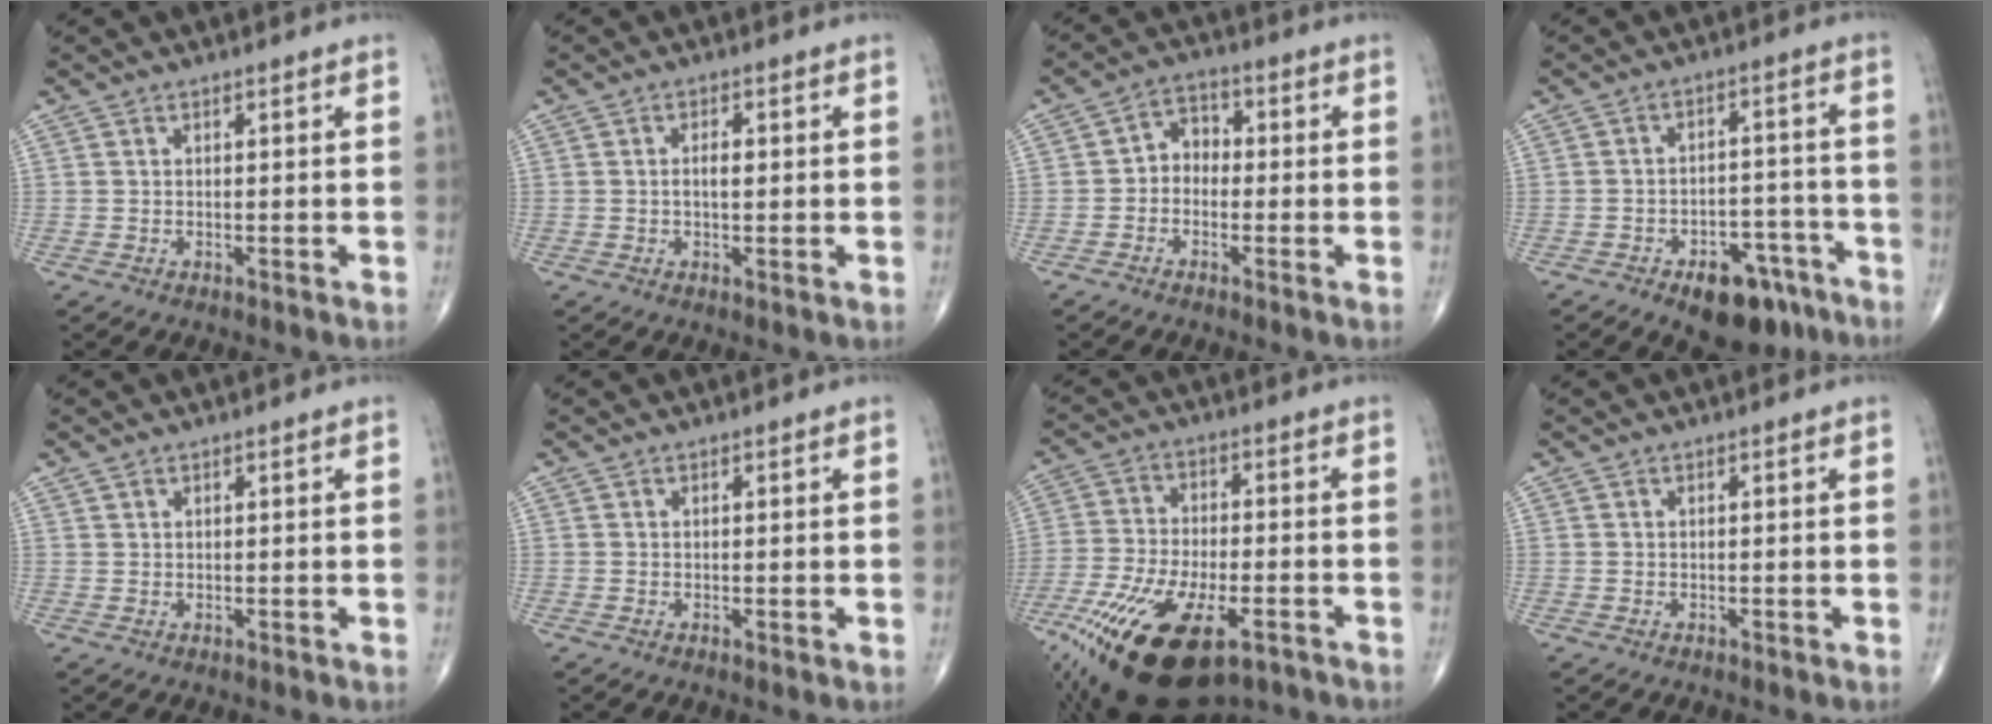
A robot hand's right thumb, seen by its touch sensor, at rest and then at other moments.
{"total": 2.6, "force": [0.1, 1.2, 2.3], "torque": [-0.038, 0.001, -0.001]}
{"total": 4.7, "force": [-0.9, 3.8, 2.6], "torque": [-0.013, 0.022, -0.034]}
{"total": 11.9, "force": [-7.5, 6.4, 6.6], "torque": [-0.055, 0.057, -0.103]}
{"total": 0.7, "force": [0.5, 0.4, 0.1], "torque": [0.002, -0.002, 0.008]}
{"total": 0.0}
{"total": 20.6, "force": [-11.0, 8.8, 15.0], "torque": [-0.310, 0.005, -0.186]}
{"total": 0.0}